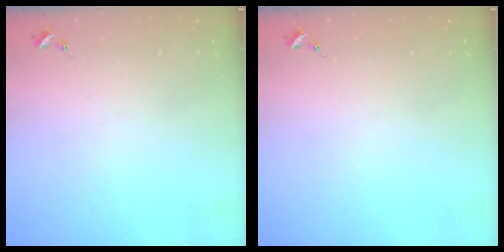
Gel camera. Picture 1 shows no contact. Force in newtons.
{"total": 0.0}